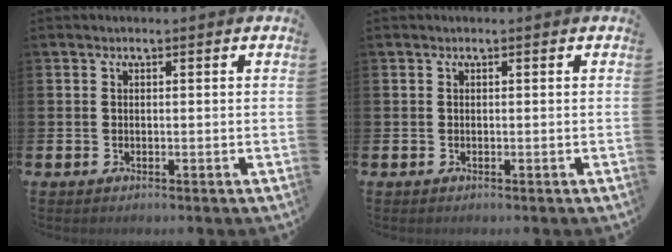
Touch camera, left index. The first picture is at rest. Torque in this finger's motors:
{"motor_torque": [0.00, 0.00, 0.03, 0.00]}